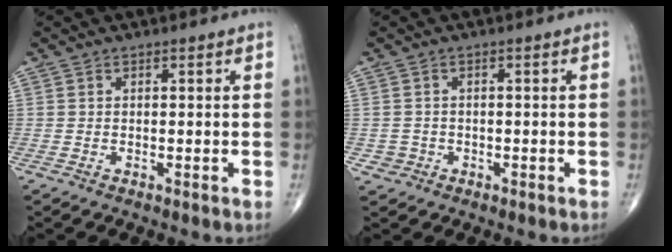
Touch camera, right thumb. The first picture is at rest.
{"total": 1.7, "force": [-0.6, 1.6, -0.1], "torque": [0.015, 0.009, -0.012]}